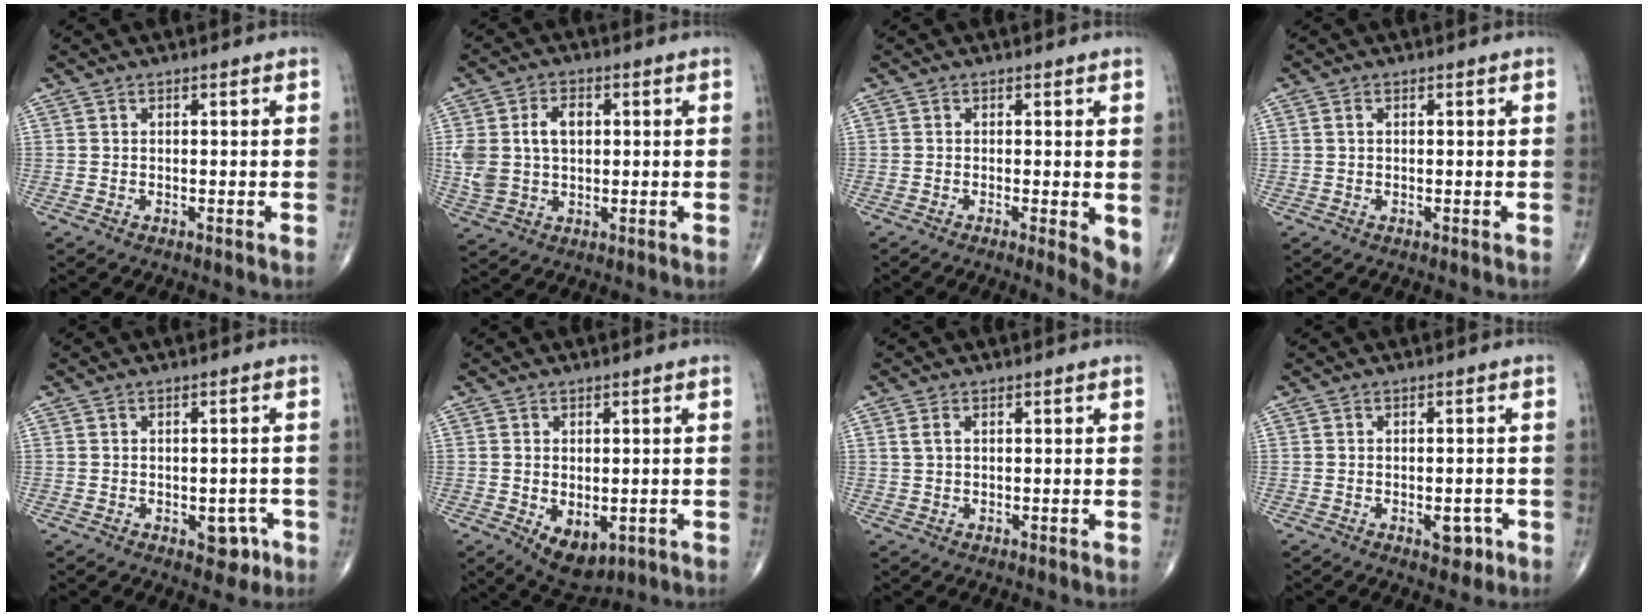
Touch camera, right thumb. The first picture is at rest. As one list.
[{"total": 9.5, "force": [1.4, 6.3, 6.9], "torque": [-0.136, 0.011, 0.033]}, {"total": 4.4, "force": [-0.6, 1.0, 4.2], "torque": [-0.062, -0.012, -0.014]}, {"total": 0.7, "force": [0.1, 0.5, 0.5], "torque": [-0.012, 0.001, 0.003]}, {"total": 4.3, "force": [-1.8, 2.7, 2.7], "torque": [-0.008, 0.010, -0.018]}, {"total": 7.2, "force": [-2.0, 4.3, 5.4], "torque": [-0.072, -0.008, -0.015]}, {"total": 1.6, "force": [0.5, 0.9, 1.2], "torque": [-0.031, 0.007, 0.014]}, {"total": 3.3, "force": [-1.4, 1.8, 2.3], "torque": [-0.015, 0.007, -0.015]}]